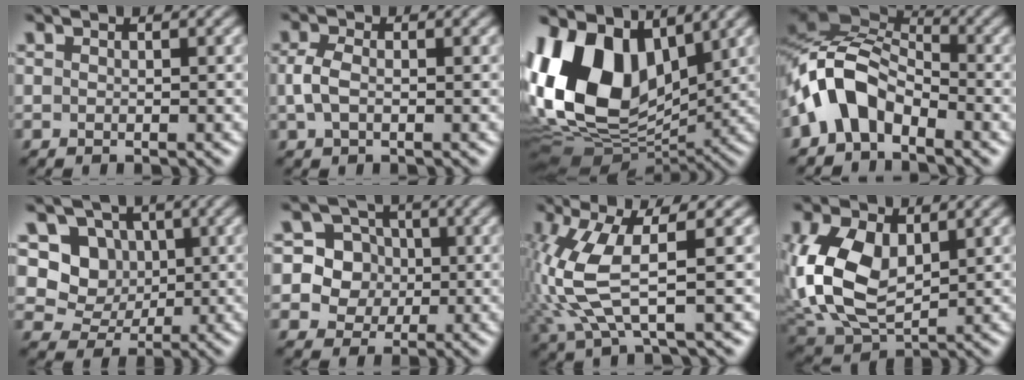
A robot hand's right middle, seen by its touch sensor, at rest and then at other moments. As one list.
[{"total": 2.1, "force": [0.0, 1.3, 1.7], "torque": [-0.041, 0.002, -0.002]}, {"total": 13.4, "force": [3.0, 8.9, 9.6], "torque": [-0.206, 0.008, 0.043]}, {"total": 6.5, "force": [-3.3, 3.9, 4.1], "torque": [-0.077, 0.016, -0.080]}, {"total": 4.4, "force": [1.1, 4.0, 1.4], "torque": [-0.026, -0.007, 0.013]}, {"total": 8.3, "force": [1.8, 7.7, 2.2], "torque": [-0.068, 0.035, 0.028]}, {"total": 6.9, "force": [0.6, 2.0, 6.6], "torque": [-0.170, -0.003, 0.016]}, {"total": 9.0, "force": [1.6, 5.8, 6.7], "torque": [-0.172, -0.002, 0.034]}]